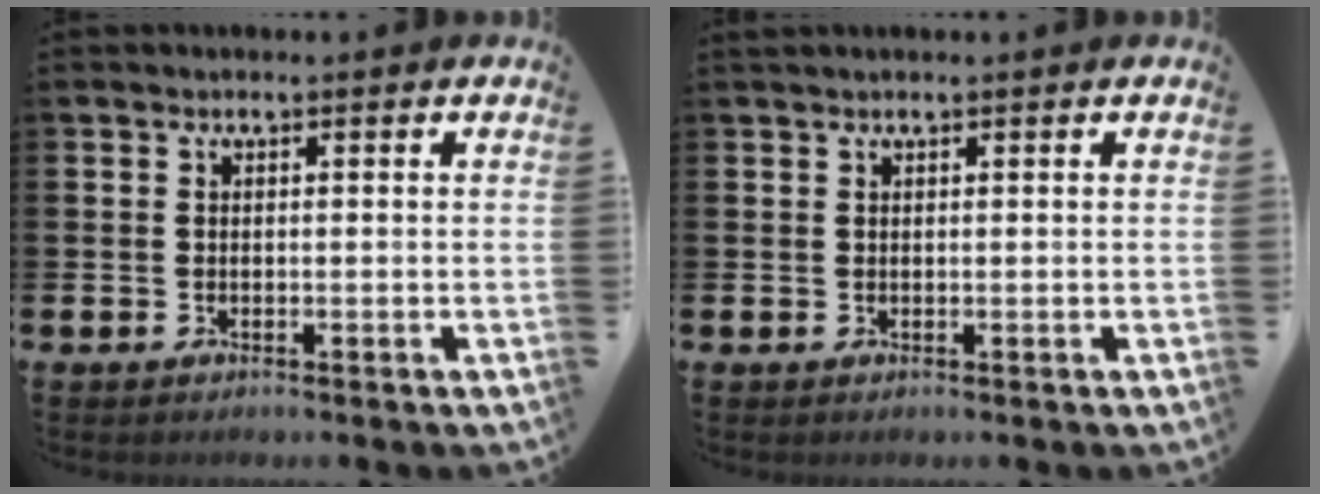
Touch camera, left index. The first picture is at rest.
{"total": 0.6, "force": [0.5, -0.1, 0.2], "torque": [-0.001, -0.001, 0.009]}